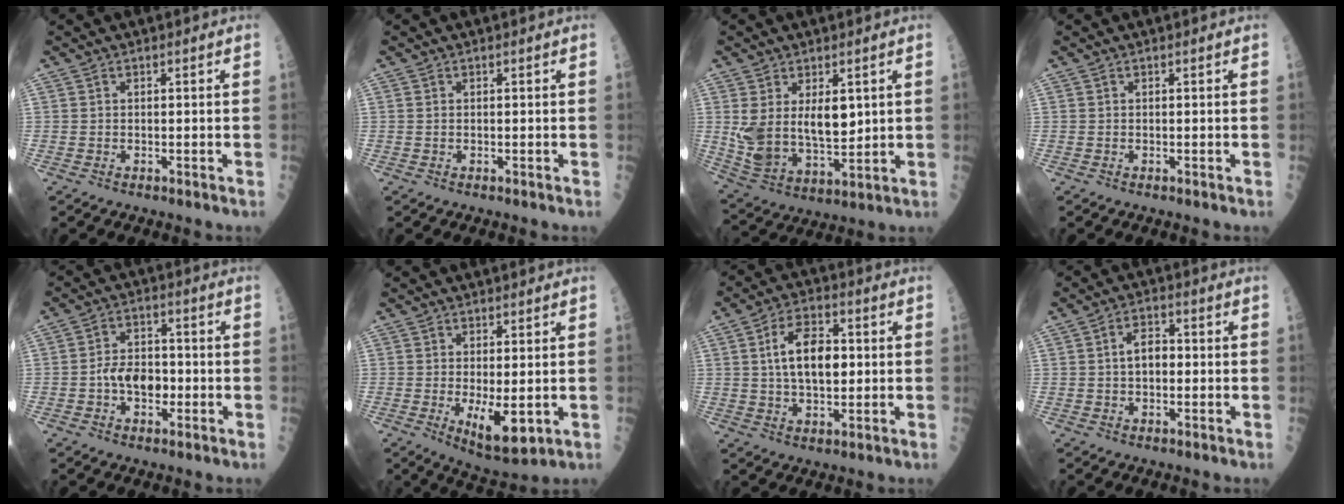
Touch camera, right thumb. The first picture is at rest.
{"total": 0.0}
{"total": 12.2, "force": [2.6, 6.8, 9.7], "torque": [-0.161, -0.023, 0.066]}
{"total": 0.0}
{"total": 7.5, "force": [-1.6, 4.9, 5.4], "torque": [-0.065, 0.022, -0.032]}
{"total": 7.9, "force": [-1.3, 3.1, 7.1], "torque": [-0.104, -0.020, -0.007]}
{"total": 10.7, "force": [1.2, 5.8, 8.9], "torque": [-0.134, 0.006, 0.020]}
{"total": 4.6, "force": [0.0, 2.8, 3.6], "torque": [-0.050, 0.013, -0.004]}